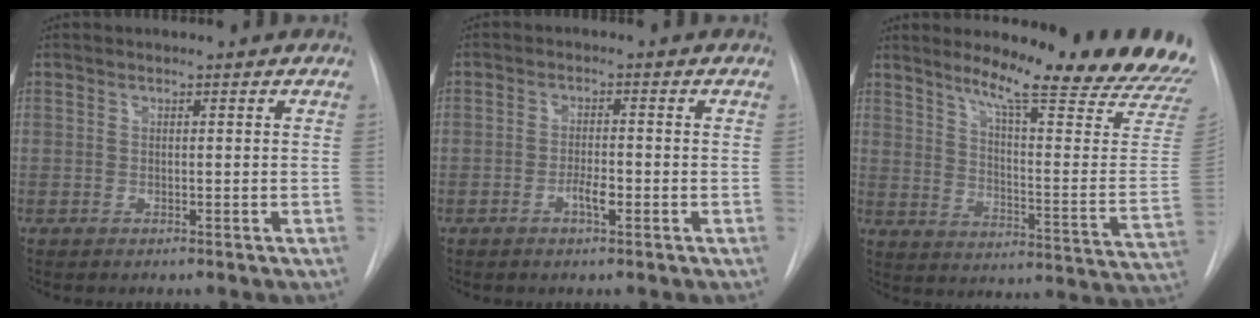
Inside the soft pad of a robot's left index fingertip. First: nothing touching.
{"total": 2.5, "force": [-1.1, 0.6, 2.2], "torque": [-0.036, 0.002, -0.020]}
{"total": 23.0, "force": [20.0, 0.3, 11.4], "torque": [-0.155, -0.107, 0.250]}